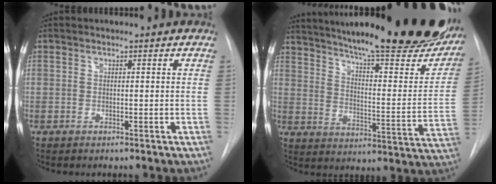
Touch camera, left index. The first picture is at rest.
{"total": 33.0, "force": [27.1, 4.9, 18.1], "torque": [-0.254, -0.070, 0.353]}